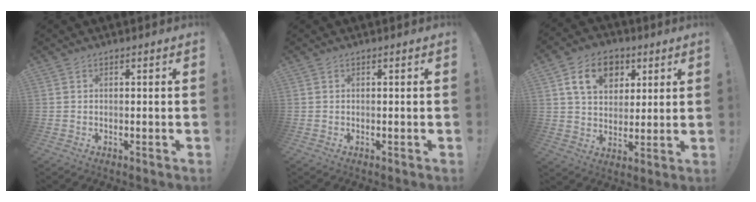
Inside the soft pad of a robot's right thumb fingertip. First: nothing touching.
{"total": 0.0}
{"total": 12.7, "force": [5.3, 9.5, 6.6], "torque": [-0.097, -0.009, 0.100]}